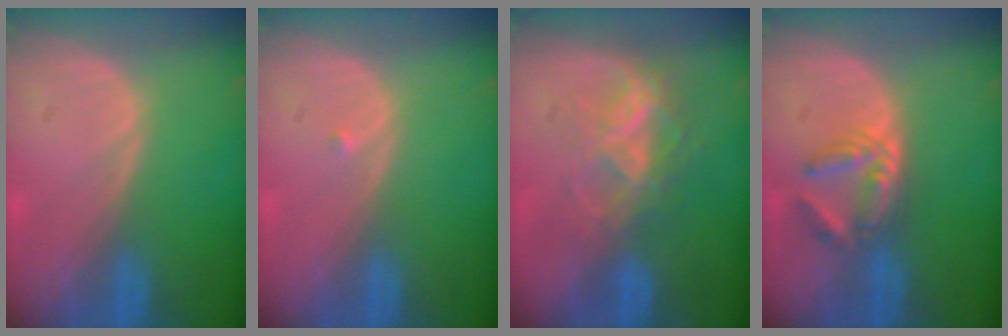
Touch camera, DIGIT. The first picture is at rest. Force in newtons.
{"total": 0.5, "press": 0.4, "slide": 0.3}
{"total": 7.1, "press": 6.0, "slide": 3.7}
{"total": 5.9, "press": 5.0, "slide": 3.3}